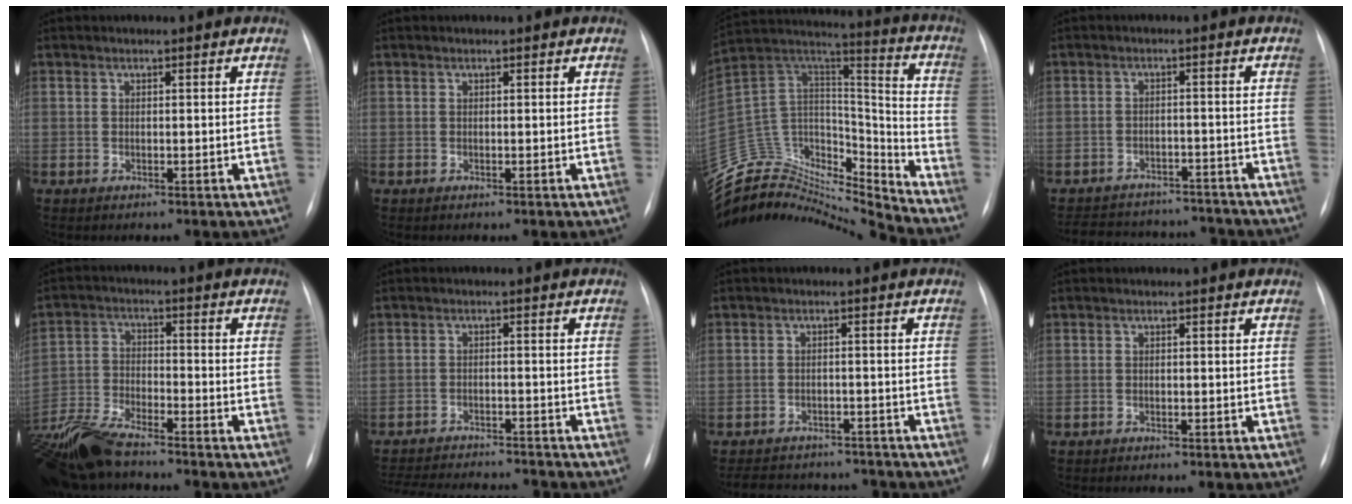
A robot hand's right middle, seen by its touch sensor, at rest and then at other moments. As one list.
[{"total": 0.0}, {"total": 24.2, "force": [-23.6, 3.8, 3.9], "torque": [-0.085, 0.080, -0.387]}, {"total": 14.7, "force": [-13.3, 5.1, 3.6], "torque": [-0.075, 0.015, -0.173]}, {"total": 13.4, "force": [-11.5, 2.3, 6.5], "torque": [-0.131, -0.022, -0.218]}, {"total": 15.8, "force": [-14.8, 2.4, 5.1], "torque": [-0.113, -0.011, -0.207]}, {"total": 12.8, "force": [-11.5, 4.5, 3.2], "torque": [-0.063, 0.013, -0.146]}, {"total": 1.1, "force": [-1.0, 0.2, 0.3], "torque": [-0.005, -0.003, -0.014]}]